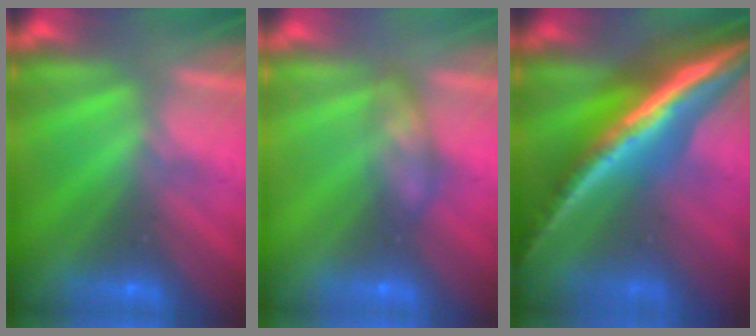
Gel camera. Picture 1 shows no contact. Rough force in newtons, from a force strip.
{"total": 2.3}
{"total": 6.9}